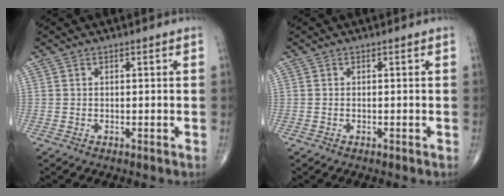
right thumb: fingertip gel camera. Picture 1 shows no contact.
{"total": 0.0}